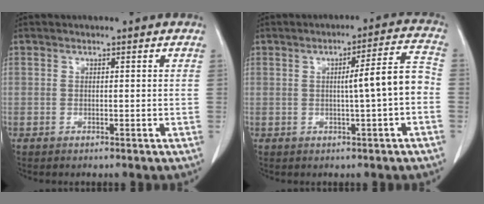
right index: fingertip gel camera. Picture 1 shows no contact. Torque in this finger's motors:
{"motor_torque": [0.71, -0.18, 0.29, 0.10]}